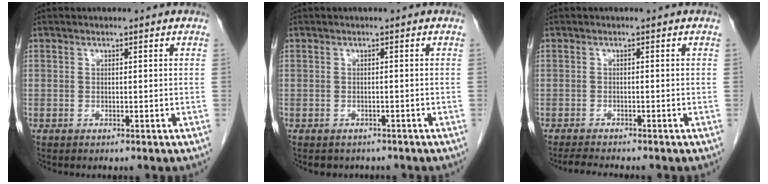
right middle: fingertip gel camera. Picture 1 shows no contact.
{"total": 2.9, "force": [-2.4, 1.5, 0.3], "torque": [-0.009, 0.002, -0.030]}
{"total": 3.1, "force": [-2.9, -0.1, 1.2], "torque": [-0.025, -0.014, -0.046]}